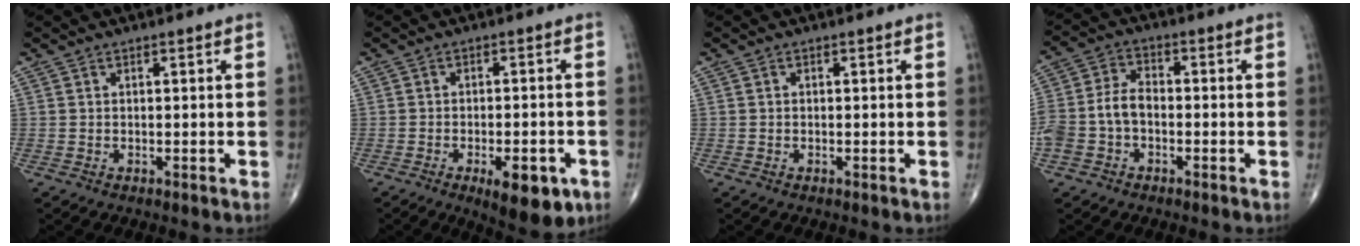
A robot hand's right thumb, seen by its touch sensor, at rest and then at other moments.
{"total": 10.1, "force": [-4.5, 3.9, 8.1], "torque": [-0.098, 0.005, -0.056]}
{"total": 0.0}
{"total": 8.8, "force": [-2.2, 6.0, 6.2], "torque": [-0.134, 0.031, -0.047]}